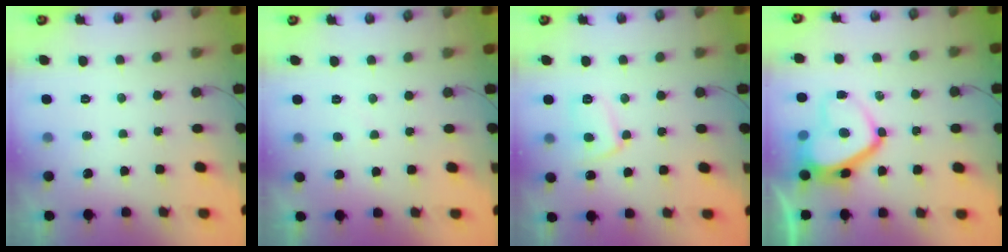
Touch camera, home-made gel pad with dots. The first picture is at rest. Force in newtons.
{"total": 2.2, "press": 2.1, "slide": 0.4}
{"total": 8.5, "press": 8.4, "slide": 0.7}
{"total": 11.2, "press": 11.1, "slide": 1.2}